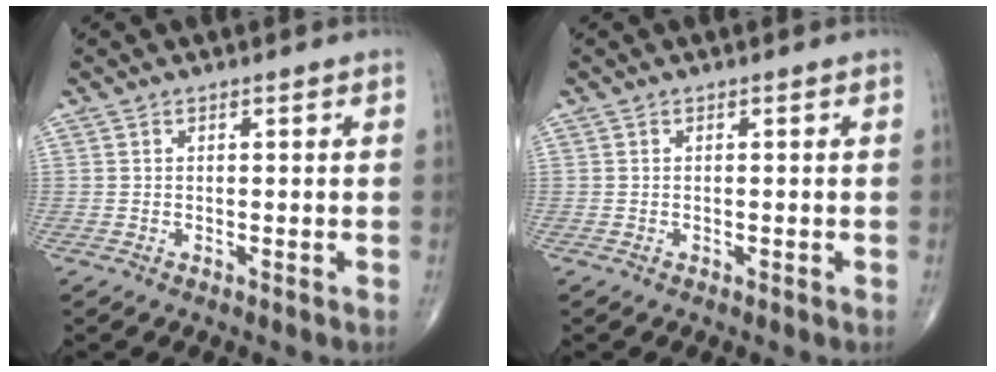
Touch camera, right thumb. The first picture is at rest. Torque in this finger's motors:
{"motor_torque": [-0.17, -0.27, 0.02, 0.16, -0.03]}